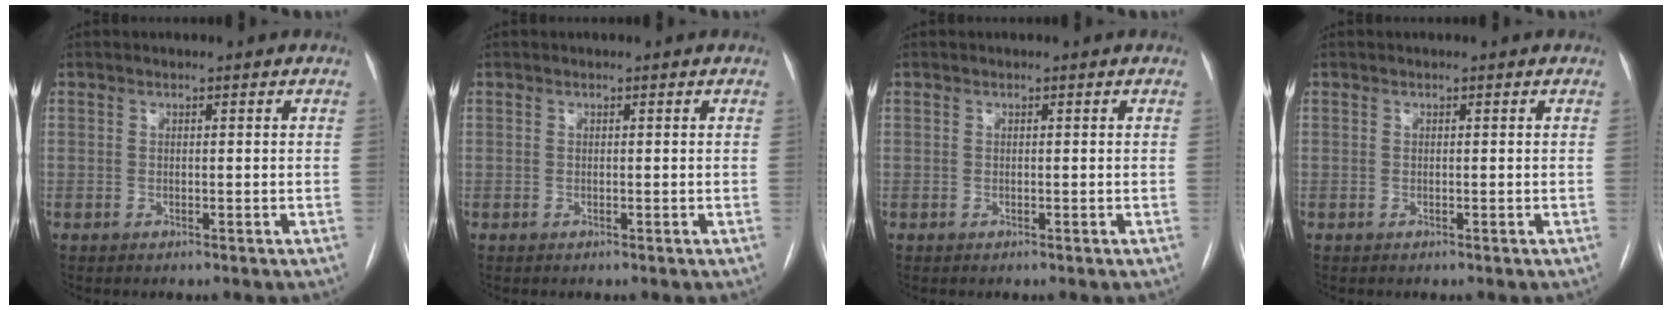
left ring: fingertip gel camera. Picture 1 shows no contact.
{"total": 0.0}
{"total": 0.0}
{"total": 0.0}